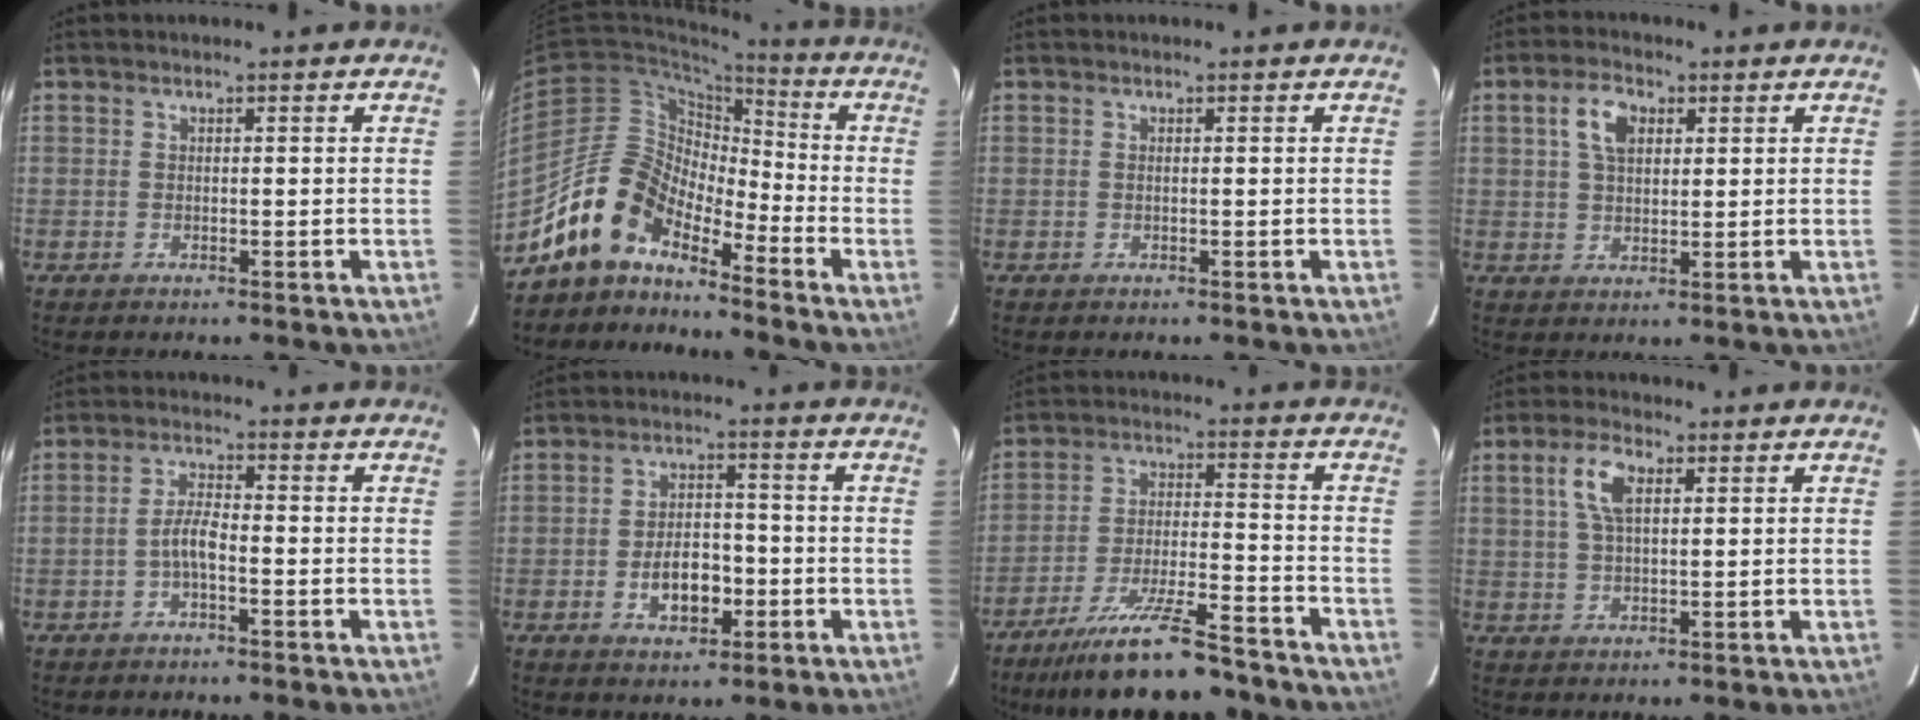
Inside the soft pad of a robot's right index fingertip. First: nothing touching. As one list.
[{"total": 12.1, "force": [-10.1, 5.1, 4.5], "torque": [-0.082, 0.024, -0.199]}, {"total": 0.0}, {"total": 5.7, "force": [2.1, 3.3, 4.2], "torque": [-0.079, 0.015, 0.040]}, {"total": 3.3, "force": [-1.6, 0.7, 2.8], "torque": [-0.061, 0.009, -0.033]}, {"total": 7.5, "force": [-2.5, 4.4, 5.5], "torque": [-0.106, 0.012, -0.033]}, {"total": 16.7, "force": [-14.2, 2.8, 8.3], "torque": [-0.170, -0.020, -0.224]}, {"total": 6.1, "force": [2.2, 2.7, 5.0], "torque": [-0.099, 0.012, 0.043]}]